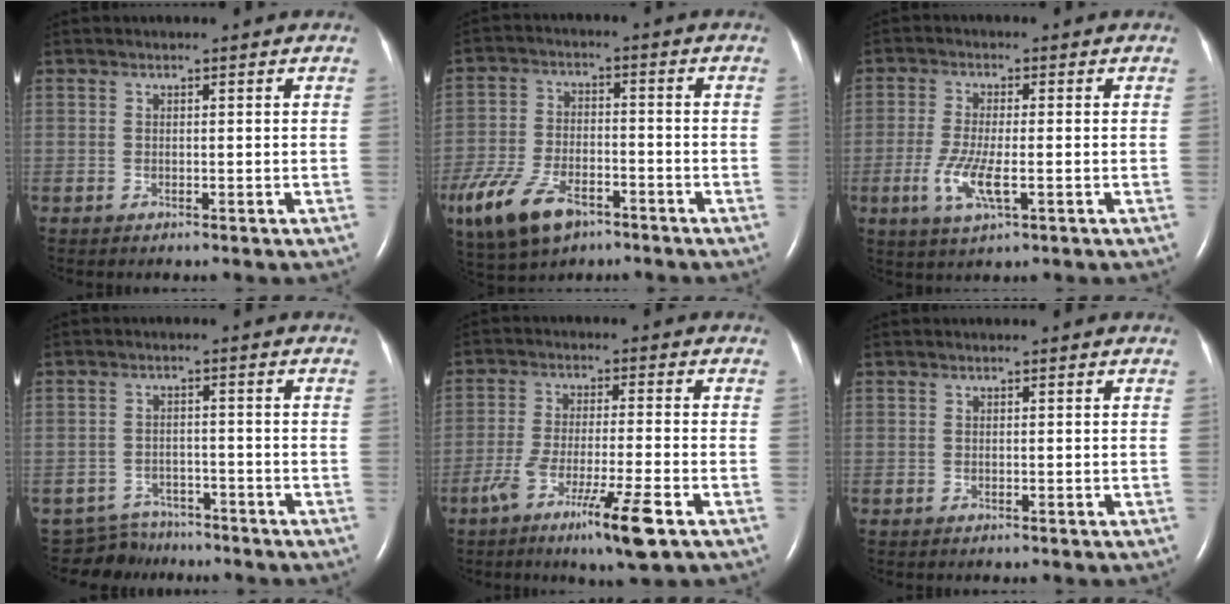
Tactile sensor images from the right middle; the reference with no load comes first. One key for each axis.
{"total": 13.6, "fx": -8.2, "fy": 6.6, "fz": 8.6, "tx": -0.195, "ty": -0.011, "tz": -0.145}
{"total": 6.0, "fx": -1.8, "fy": 1.2, "fz": 5.6, "tx": -0.124, "ty": -0.013, "tz": -0.032}
{"total": 5.3, "fx": -4.8, "fy": 1.9, "fz": -1.1, "tx": 0.014, "ty": 0.007, "tz": -0.079}
{"total": 10.1, "fx": -5.5, "fy": -0.1, "fz": 8.4, "tx": -0.155, "ty": -0.025, "tz": -0.096}
{"total": 0.0}